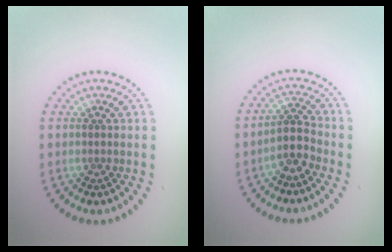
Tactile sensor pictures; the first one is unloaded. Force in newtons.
{"total": 2.4, "press": 1.8, "slide": 1.7}